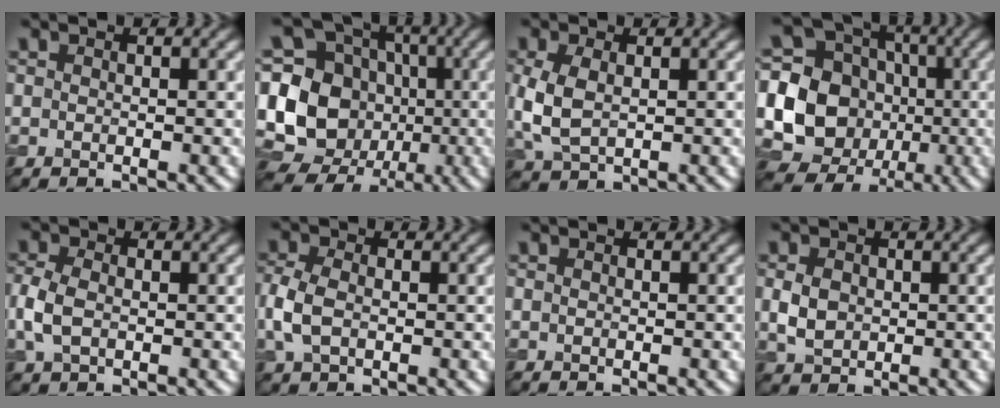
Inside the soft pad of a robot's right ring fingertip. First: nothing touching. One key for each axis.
{"total": 15.2, "fx": -1.5, "fy": 13.9, "fz": 6.1, "tx": -0.167, "ty": 0.031, "tz": -0.042}
{"total": 4.3, "fx": 0.1, "fy": 2.7, "fz": 3.4, "tx": -0.092, "ty": -0.004, "tz": 0.009}
{"total": 15.7, "fx": -0.9, "fy": 14.6, "fz": 5.8, "tx": -0.149, "ty": 0.019, "tz": -0.036}
{"total": 3.3, "fx": -0.4, "fy": 2.3, "fz": 2.3, "tx": -0.063, "ty": -0.001, "tz": -0.011}
{"total": 3.7, "fx": -0.6, "fy": 2.5, "fz": 2.7, "tx": -0.074, "ty": -0.001, "tz": -0.016}
{"total": 0.0}
{"total": 2.9, "fx": 0.1, "fy": 2.3, "fz": 1.7, "tx": -0.041, "ty": -0.001, "tz": 0.000}